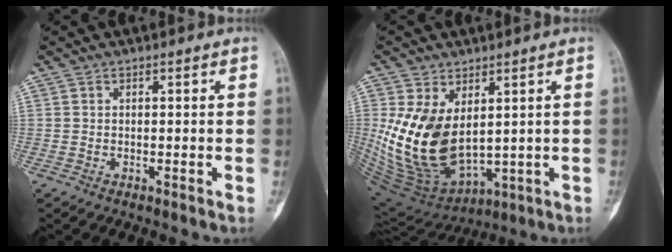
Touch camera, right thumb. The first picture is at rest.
{"total": 17.1, "force": [2.3, 10.5, 13.3], "torque": [-0.239, -0.027, 0.076]}